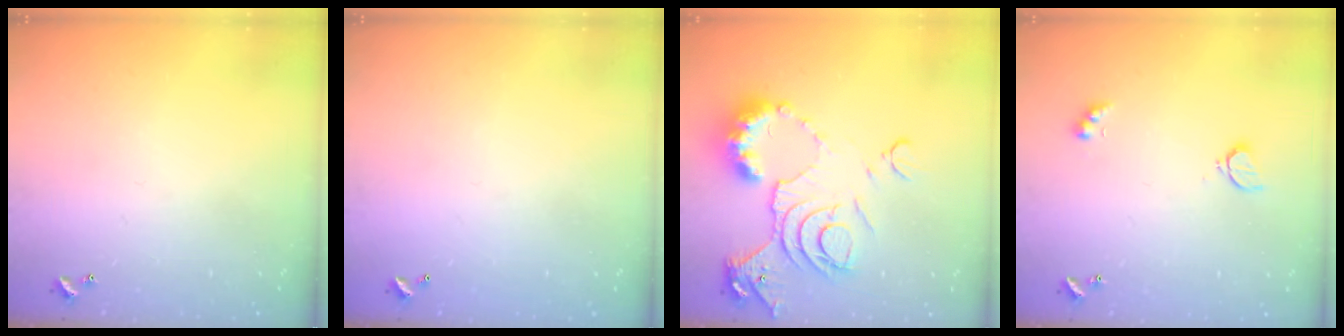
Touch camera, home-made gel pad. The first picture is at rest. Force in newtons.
{"total": 2.7, "press": 2.7, "slide": 0.1}
{"total": 14.3, "press": 14.2, "slide": 1.6}
{"total": 2.9, "press": 2.8, "slide": 0.7}